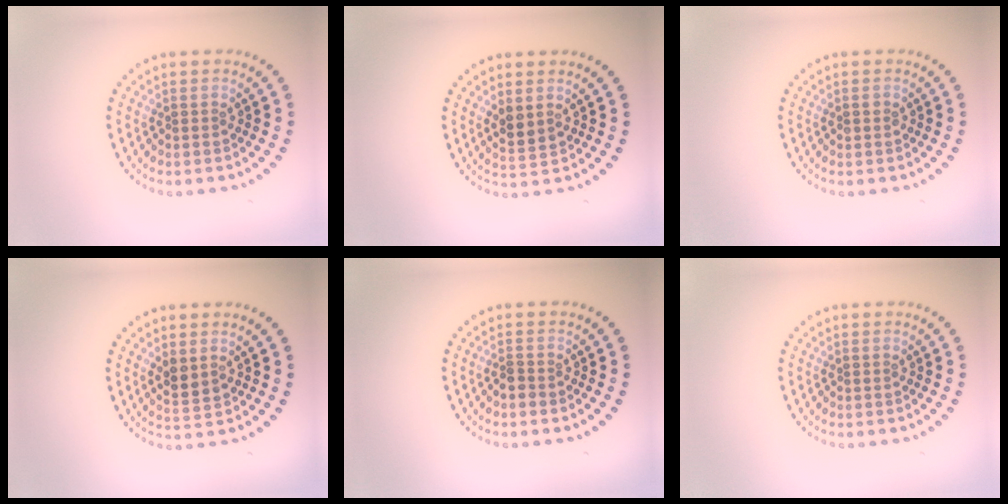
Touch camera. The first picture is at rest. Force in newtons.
{"total": 1.9, "press": 1.8, "slide": 0.7}
{"total": 1.0, "press": 1.0, "slide": 0.0}
{"total": 1.9, "press": 1.8, "slide": 0.7}
{"total": 1.4, "press": 1.1, "slide": 0.8}
{"total": 0.0}